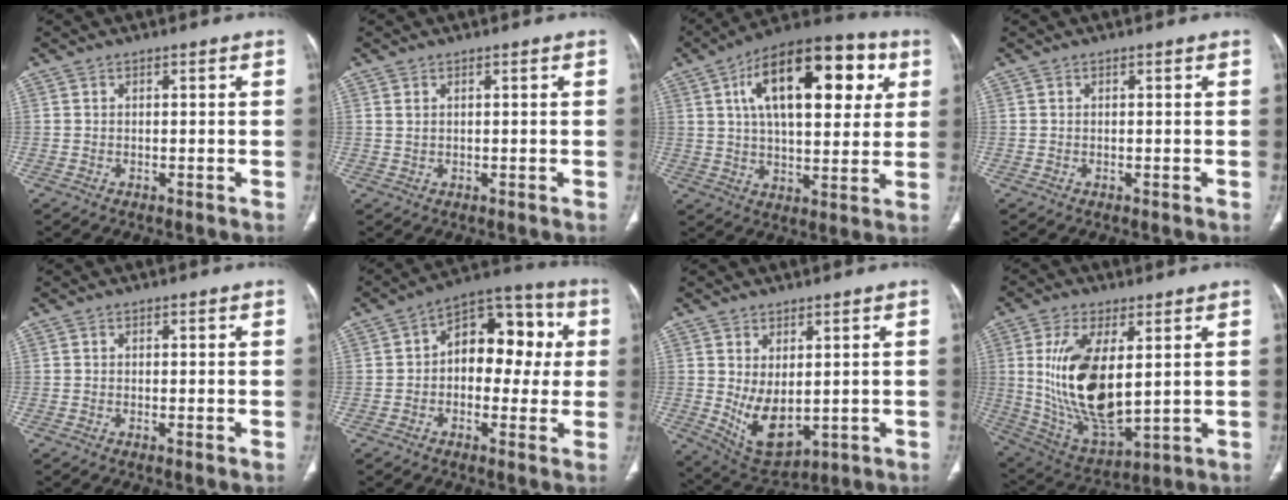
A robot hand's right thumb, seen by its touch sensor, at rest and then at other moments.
{"total": 0.7, "force": [0.4, 0.3, 0.5], "torque": [-0.010, 0.005, 0.010]}
{"total": 23.7, "force": [7.6, 11.3, 19.4], "torque": [-0.271, 0.007, 0.111]}
{"total": 0.0}
{"total": 0.8, "force": [-0.3, 0.1, 0.8], "torque": [-0.017, -0.002, -0.004]}
{"total": 14.5, "force": [1.5, 9.3, 11.0], "torque": [-0.102, 0.041, 0.010]}
{"total": 9.3, "force": [0.1, 5.3, 7.7], "torque": [-0.118, -0.017, 0.030]}
{"total": 18.4, "force": [2.9, 8.5, 16.0], "torque": [-0.304, -0.025, 0.073]}